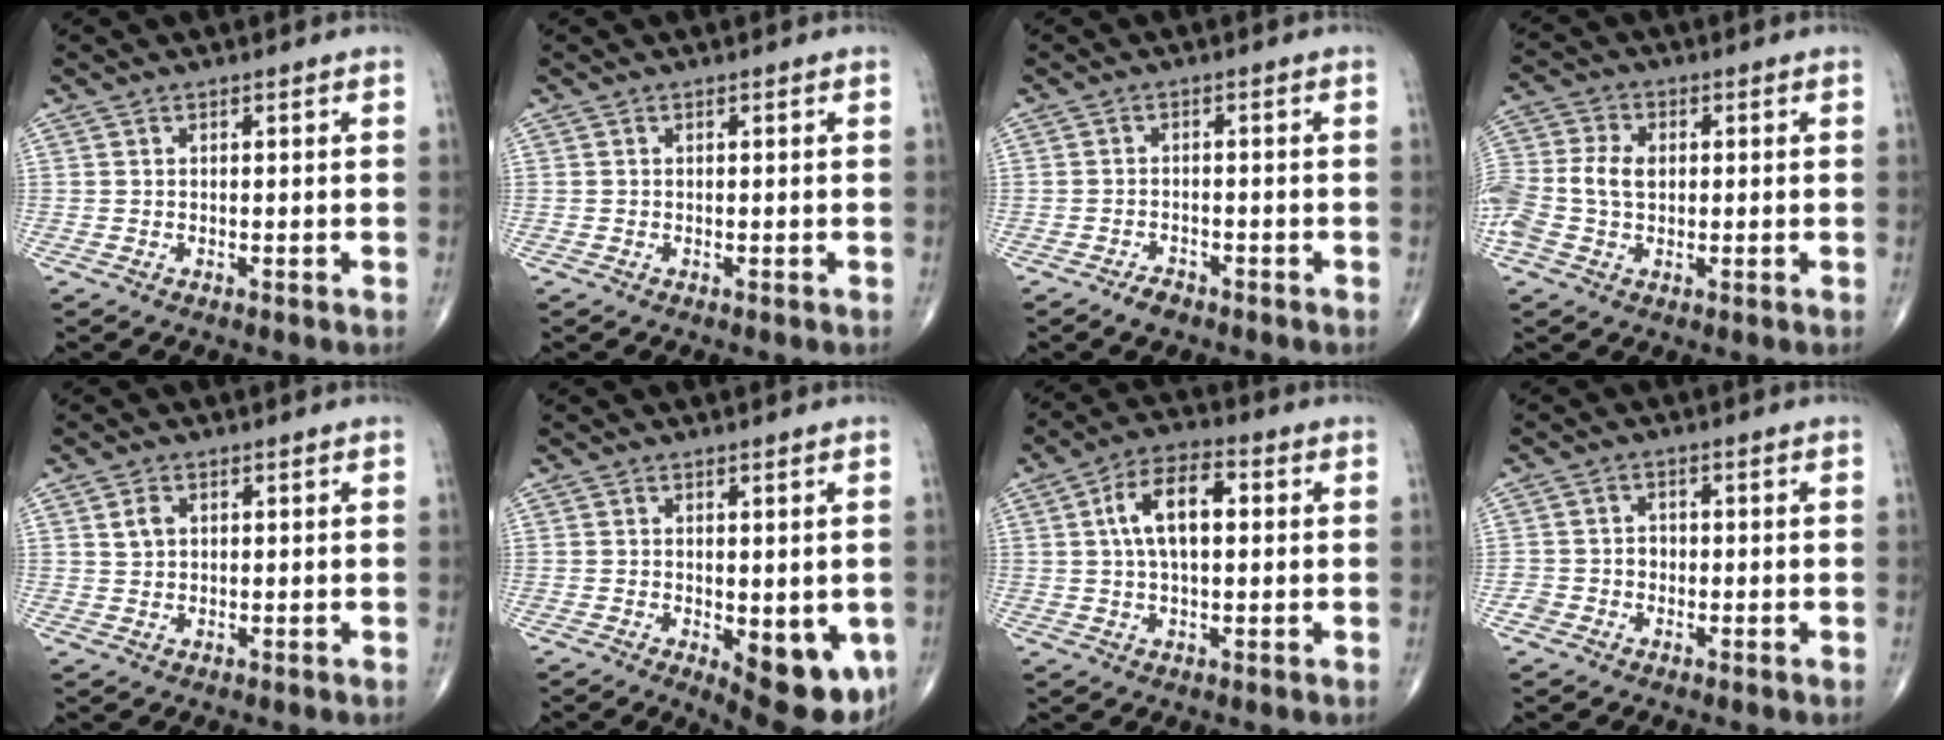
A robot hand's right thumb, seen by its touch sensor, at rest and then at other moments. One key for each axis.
{"total": 0.0}
{"total": 2.6, "fx": -2.0, "fy": 1.3, "fz": 1.0, "tx": -0.019, "ty": 0.007, "tz": -0.031}
{"total": 10.7, "fx": 0.0, "fy": 7.7, "fz": 7.5, "tx": -0.192, "ty": 0.017, "tz": -0.001}
{"total": 2.4, "fx": 0.8, "fy": 1.8, "fz": 1.5, "tx": -0.023, "ty": 0.000, "tz": 0.015}
{"total": 11.6, "fx": -3.3, "fy": 5.1, "fz": 9.9, "tx": -0.105, "ty": -0.016, "tz": -0.029}
{"total": 10.1, "fx": 1.7, "fy": 5.1, "fz": 8.6, "tx": -0.152, "ty": 0.021, "tz": 0.024}
{"total": 3.0, "fx": -1.2, "fy": 2.7, "fz": 0.5, "tx": 0.008, "ty": 0.017, "tz": -0.025}